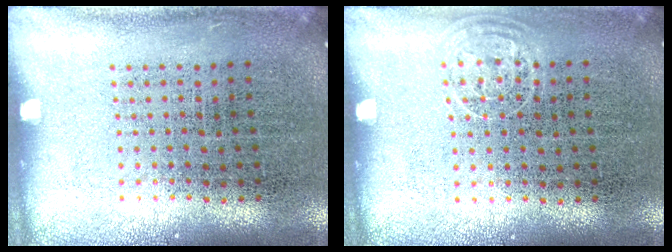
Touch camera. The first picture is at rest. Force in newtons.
{"total": 0.8, "press": 0.6, "slide": 0.5}